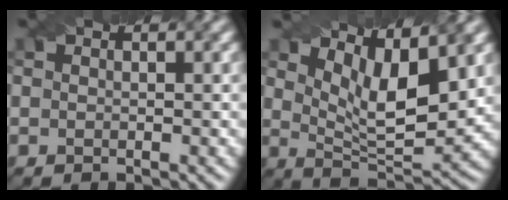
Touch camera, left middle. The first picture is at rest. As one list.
[{"total": 7.1, "force": [3.5, 2.4, 5.7], "torque": [-0.102, -0.009, 0.063]}]